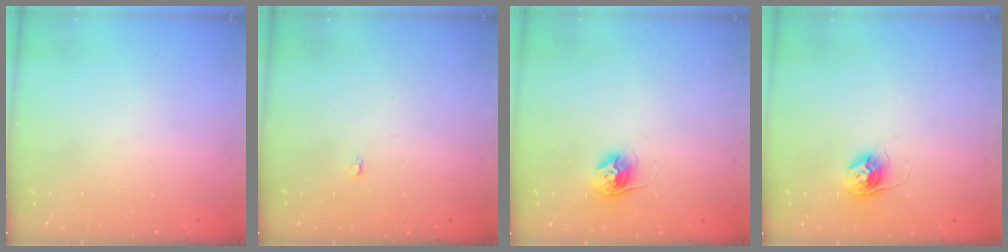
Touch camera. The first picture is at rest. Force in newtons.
{"total": 2.4, "press": 2.4, "slide": 0.2}
{"total": 10.0, "press": 10.0, "slide": 0.6}
{"total": 10.0, "press": 10.0, "slide": 0.6}